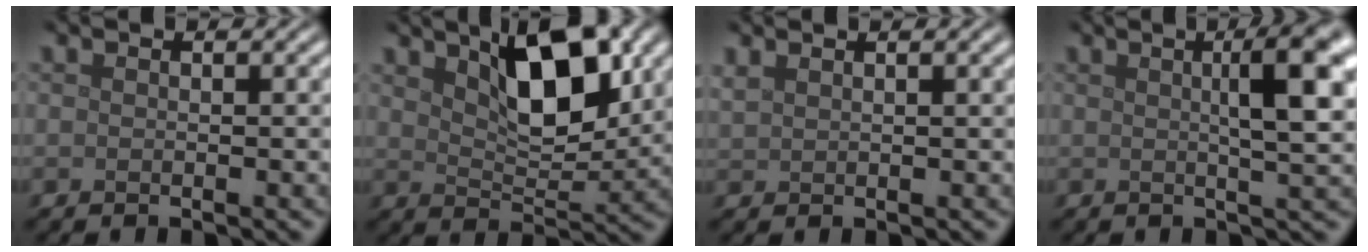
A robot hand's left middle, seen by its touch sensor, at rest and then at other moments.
{"total": 7.9, "force": [3.6, 3.5, 6.1], "torque": [-0.098, 0.003, 0.056]}
{"total": 2.3, "force": [1.7, 0.7, 1.4], "torque": [-0.025, 0.007, 0.036]}
{"total": 6.8, "force": [1.6, 1.5, 6.4], "torque": [-0.067, 0.014, 0.021]}